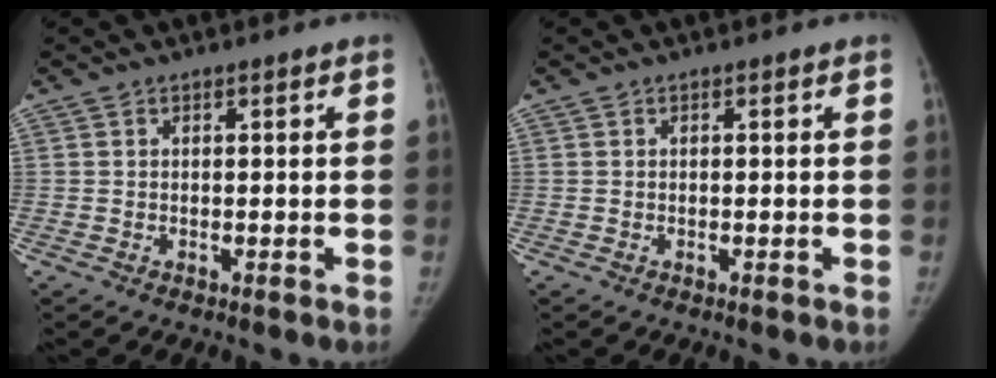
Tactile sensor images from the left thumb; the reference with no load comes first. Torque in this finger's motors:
{"motor_torque": [0.00, 0.00, 0.22, -0.22, 0.00]}